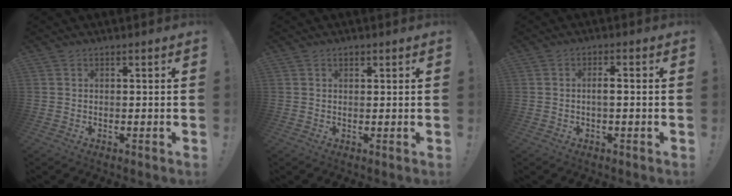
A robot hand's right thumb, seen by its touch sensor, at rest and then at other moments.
{"total": 1.1, "force": [0.7, 0.6, 0.5], "torque": [-0.009, 0.002, 0.014]}
{"total": 2.5, "force": [-0.3, 0.5, 2.5], "torque": [-0.036, 0.003, -0.009]}